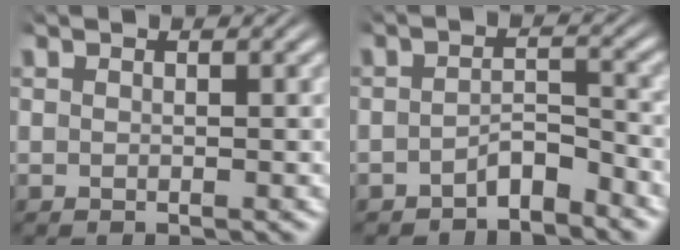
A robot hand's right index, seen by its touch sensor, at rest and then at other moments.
{"total": 2.9, "force": [-2.7, 0.6, 1.0], "torque": [-0.004, -0.007, -0.047]}